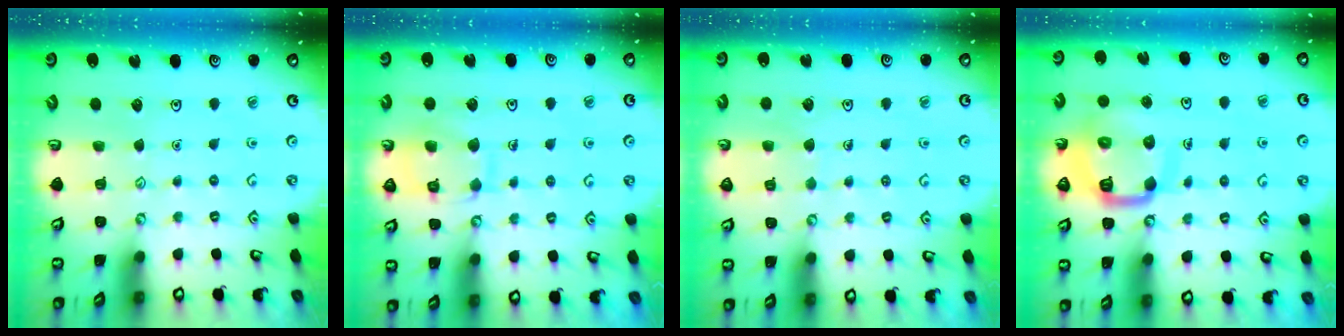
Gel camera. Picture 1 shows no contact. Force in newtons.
{"total": 11.0, "press": 11.0, "slide": 0.9}
{"total": 4.8, "press": 4.7, "slide": 0.3}
{"total": 13.0, "press": 13.0, "slide": 1.4}